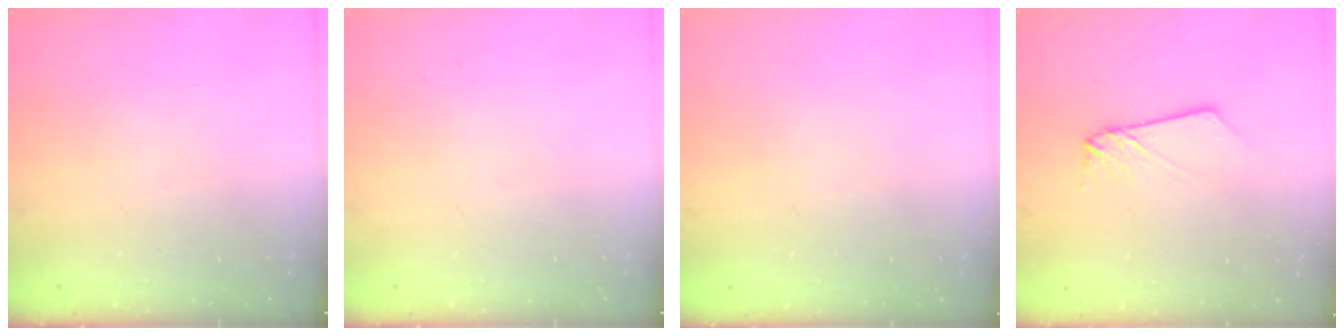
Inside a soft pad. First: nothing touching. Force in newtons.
{"total": 0.0}
{"total": 0.7, "press": 0.3, "slide": 0.7}
{"total": 2.6, "press": 2.6, "slide": 0.2}